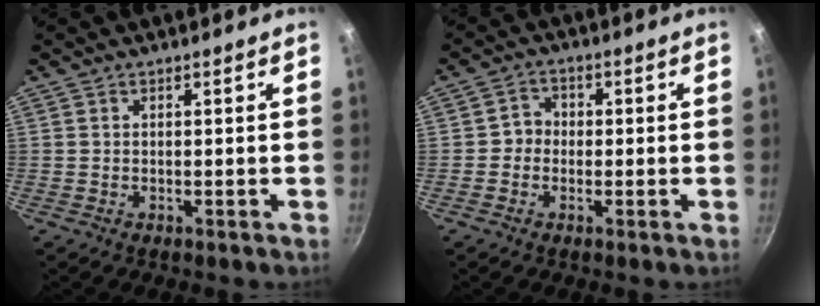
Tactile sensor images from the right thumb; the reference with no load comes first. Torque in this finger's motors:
{"motor_torque": [0.02, 0.03, -0.20, 0.04, 0.05]}